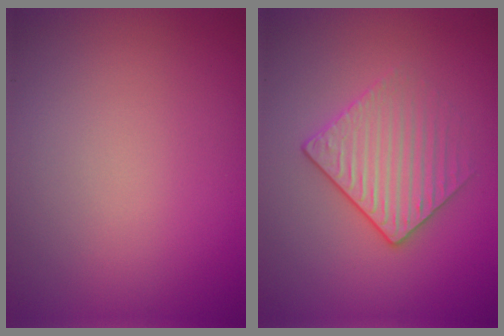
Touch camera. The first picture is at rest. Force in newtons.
{"total": 3.1, "press": 2.9, "slide": 1.1}